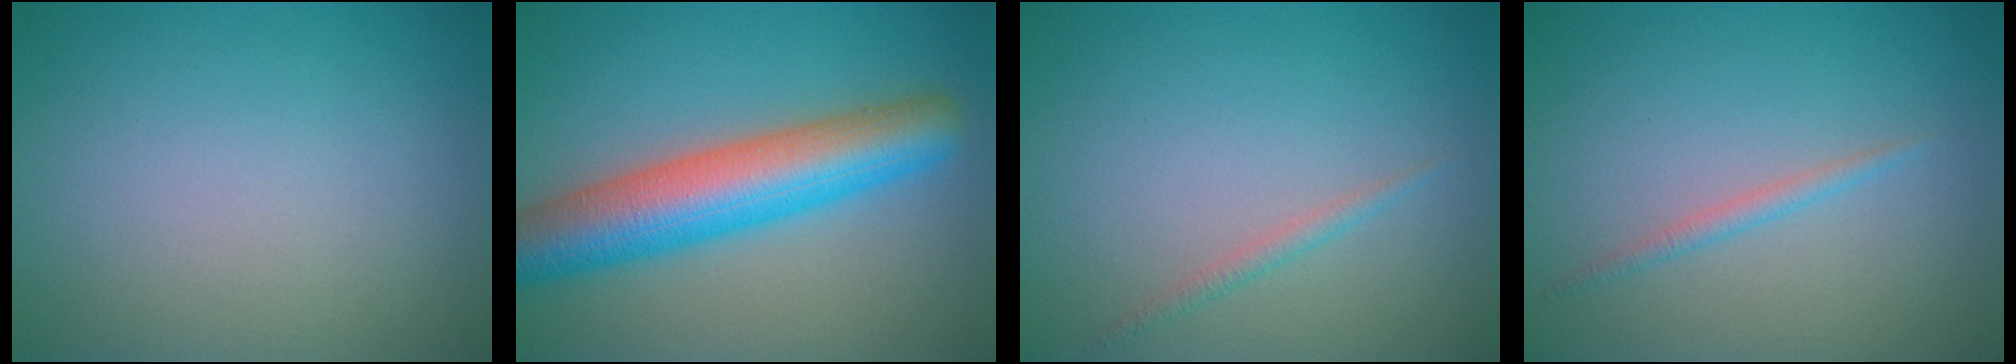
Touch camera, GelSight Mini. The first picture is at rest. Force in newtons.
{"total": 9.0, "press": 9.0, "slide": 0.2}
{"total": 0.9, "press": 0.9, "slide": 0.1}
{"total": 1.1, "press": 1.1, "slide": 0.0}